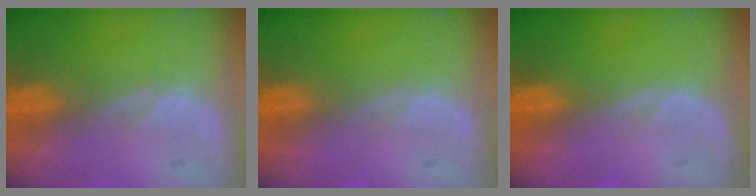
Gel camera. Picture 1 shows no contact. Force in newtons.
{"total": 0.0}
{"total": 0.0}